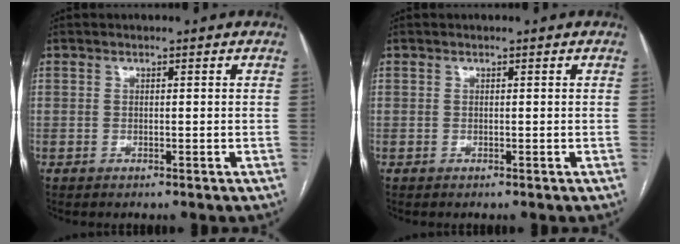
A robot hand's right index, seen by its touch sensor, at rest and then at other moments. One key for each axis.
{"total": 0.0}